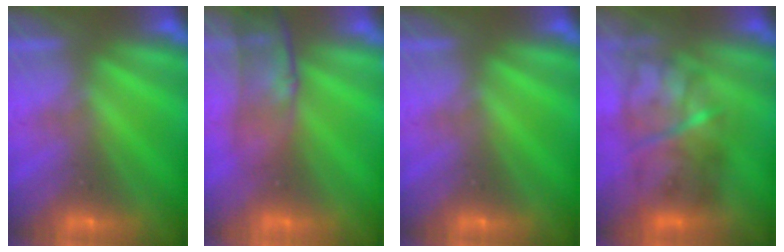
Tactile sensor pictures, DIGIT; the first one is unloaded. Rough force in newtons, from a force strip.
{"total": 3.0}
{"total": 0.0}
{"total": 8.7}